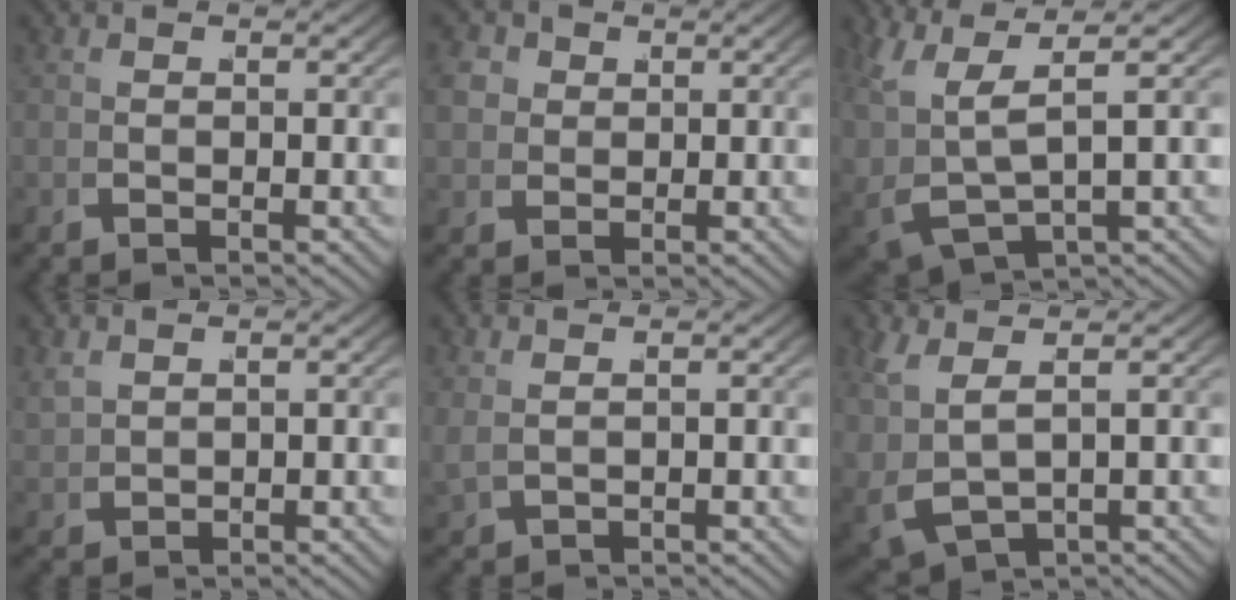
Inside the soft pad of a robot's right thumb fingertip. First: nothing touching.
{"total": 5.6, "force": [1.3, 4.7, 2.7], "torque": [-0.064, -0.011, 0.027]}
{"total": 8.5, "force": [1.9, 5.4, 6.3], "torque": [-0.145, -0.016, 0.045]}
{"total": 1.7, "force": [1.2, 0.8, 0.8], "torque": [-0.020, -0.001, 0.035]}
{"total": 1.0, "force": [0.9, 0.0, 0.5], "torque": [-0.017, 0.005, 0.024]}
{"total": 4.7, "force": [0.4, 2.8, 3.7], "torque": [-0.091, -0.013, 0.032]}